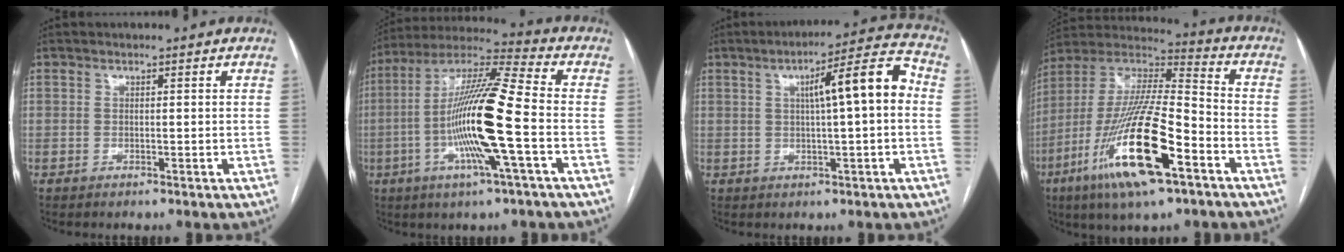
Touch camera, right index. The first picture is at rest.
{"total": 17.0, "force": [-3.6, 0.1, 16.7], "torque": [-0.321, -0.002, -0.077]}
{"total": 10.0, "force": [1.2, 0.8, 9.9], "torque": [-0.144, 0.027, 0.015]}
{"total": 21.9, "force": [-9.7, 3.7, 19.3], "torque": [-0.402, -0.035, -0.175]}